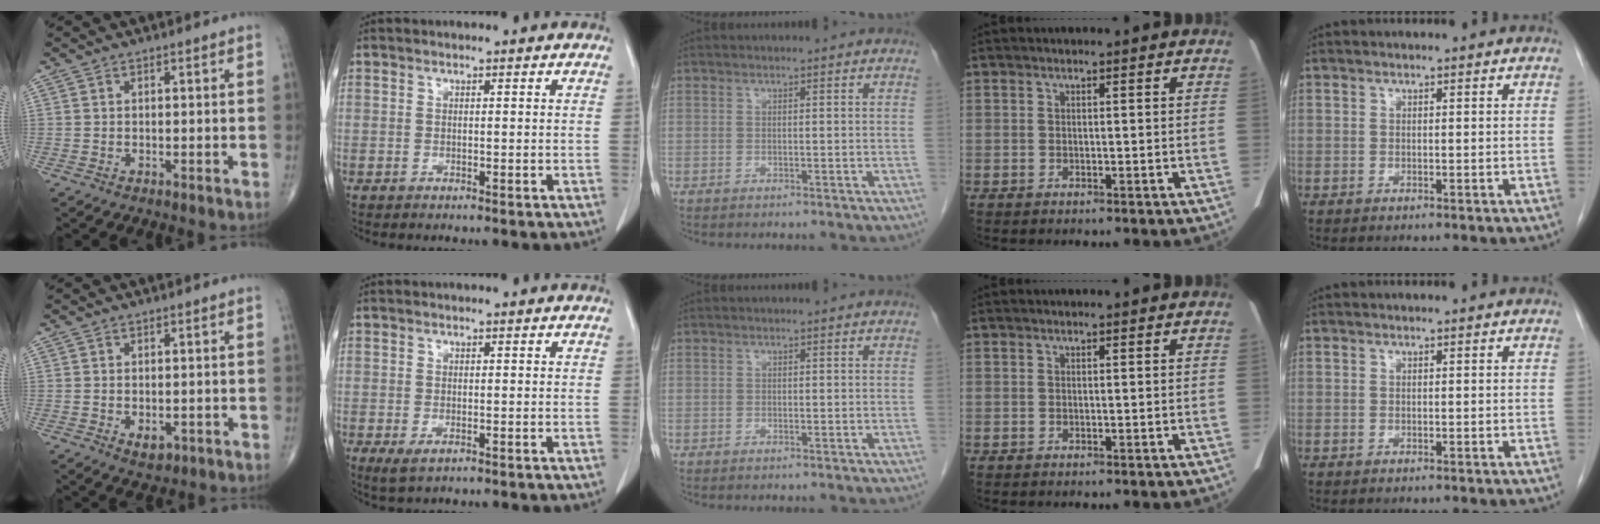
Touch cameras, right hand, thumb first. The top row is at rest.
{"thumb": {"total": 2.7, "force": [-0.8, 1.8, 1.9], "torque": [-0.018, -0.001, -0.005]}, "index": {"total": 2.0, "force": [-0.8, 1.0, 1.5], "torque": [-0.027, -0.003, -0.007]}}